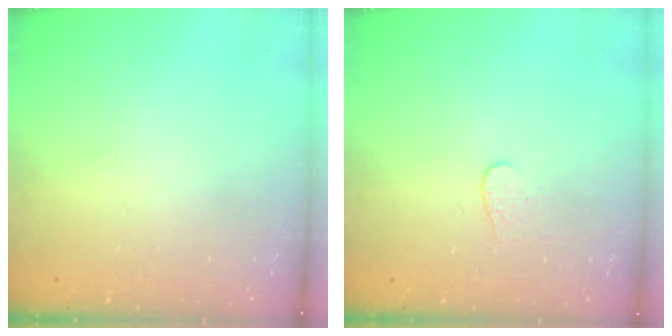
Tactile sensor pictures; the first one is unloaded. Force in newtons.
{"total": 3.2, "press": 3.2, "slide": 0.3}